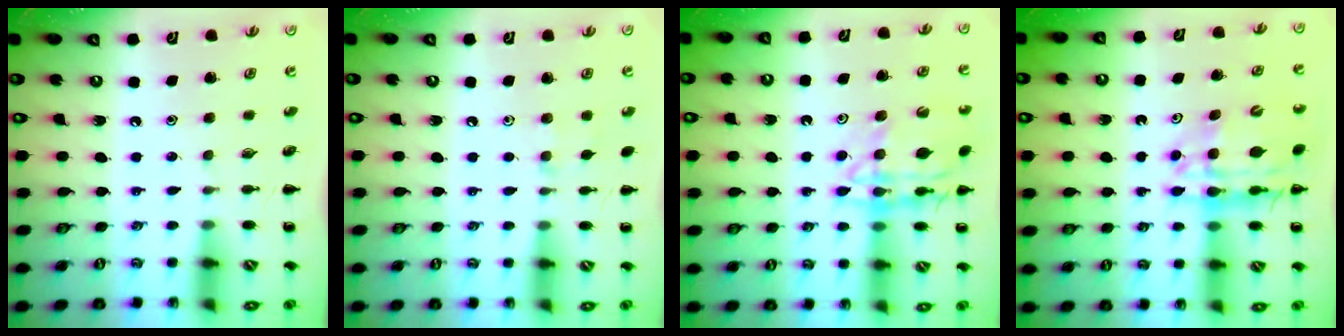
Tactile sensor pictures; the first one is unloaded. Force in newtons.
{"total": 4.4, "press": 4.1, "slide": 1.5}
{"total": 16.1, "press": 16.0, "slide": 2.2}
{"total": 14.4, "press": 13.9, "slide": 3.6}